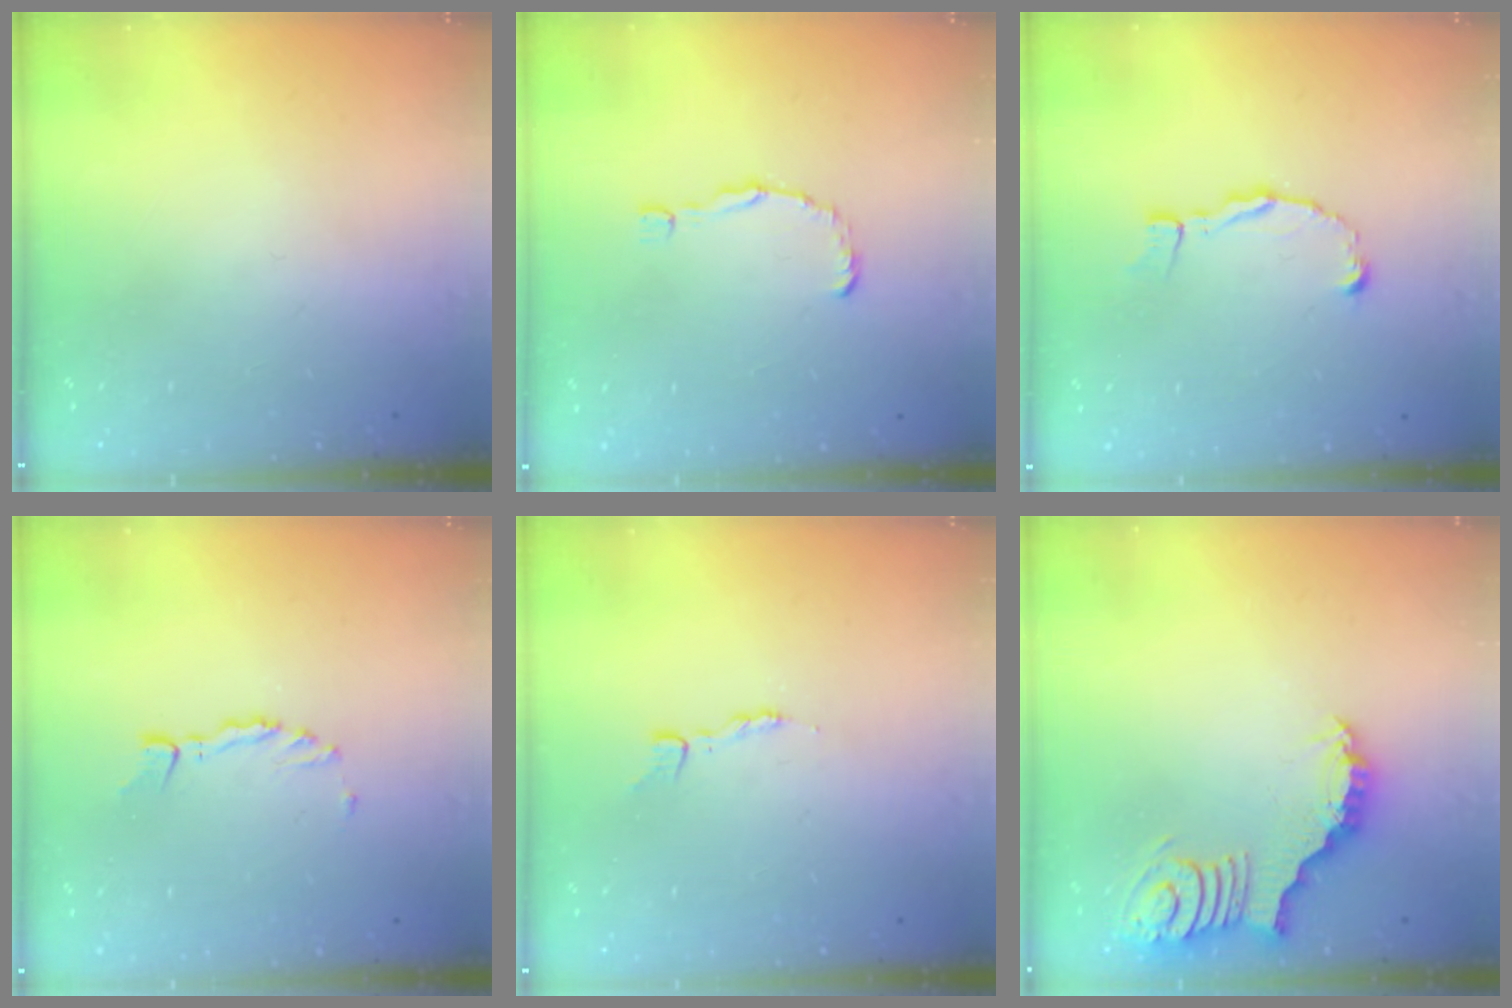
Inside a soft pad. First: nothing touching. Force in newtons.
{"total": 1.5, "press": 1.5, "slide": 0.0}
{"total": 3.0, "press": 3.0, "slide": 0.1}
{"total": 2.3, "press": 2.2, "slide": 0.4}
{"total": 3.2, "press": 3.2, "slide": 0.3}
{"total": 3.2, "press": 3.2, "slide": 0.2}